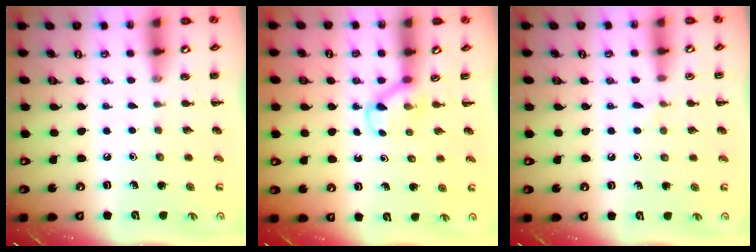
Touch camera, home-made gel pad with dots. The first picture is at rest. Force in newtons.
{"total": 3.6, "press": 3.4, "slide": 1.2}
{"total": 4.5, "press": 4.2, "slide": 1.5}